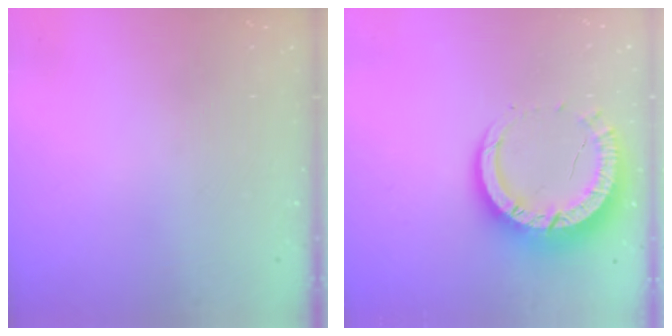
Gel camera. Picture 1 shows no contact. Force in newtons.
{"total": 11.1, "press": 11.1, "slide": 1.0}